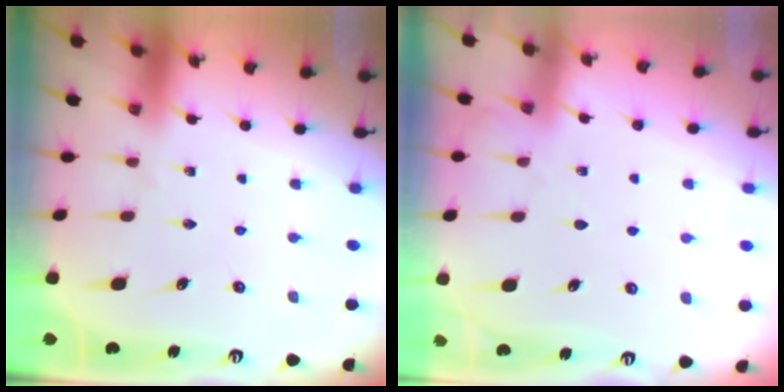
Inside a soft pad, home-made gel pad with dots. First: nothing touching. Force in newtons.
{"total": 3.4, "press": 3.4, "slide": 0.4}